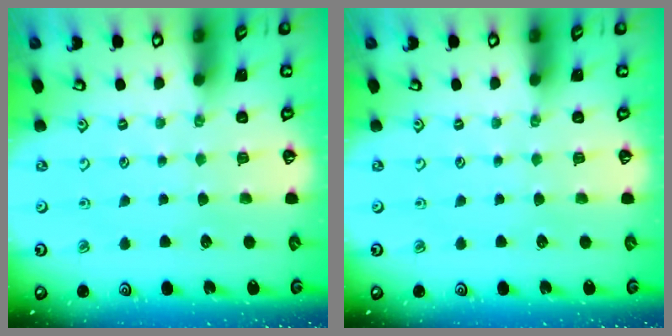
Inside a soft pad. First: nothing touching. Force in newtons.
{"total": 0.0}